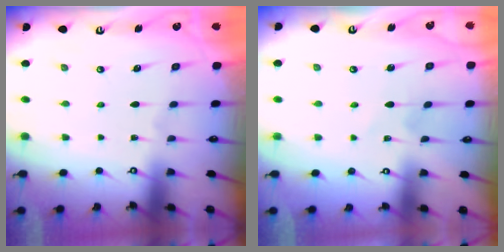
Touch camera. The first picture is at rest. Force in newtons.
{"total": 2.5, "press": 2.5, "slide": 0.2}